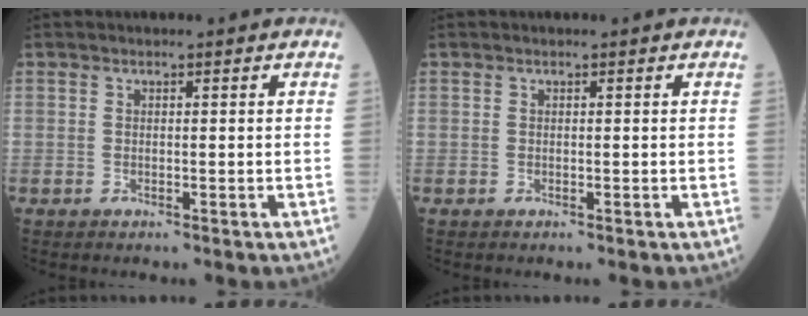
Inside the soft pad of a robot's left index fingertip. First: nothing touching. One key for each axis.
{"total": 0.0}